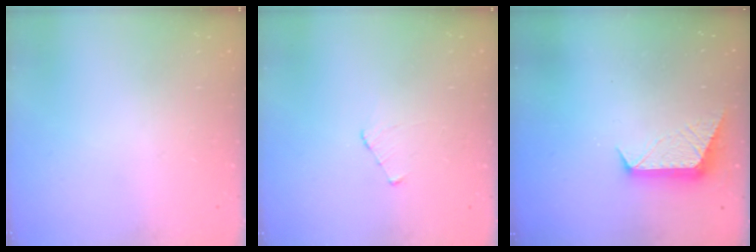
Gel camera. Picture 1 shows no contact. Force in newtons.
{"total": 3.9, "press": 3.8, "slide": 0.4}
{"total": 9.3, "press": 9.3, "slide": 0.5}